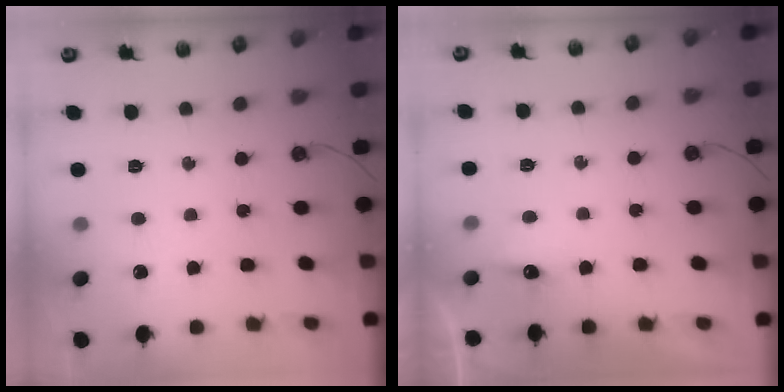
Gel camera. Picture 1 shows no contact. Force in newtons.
{"total": 4.2, "press": 4.1, "slide": 0.6}